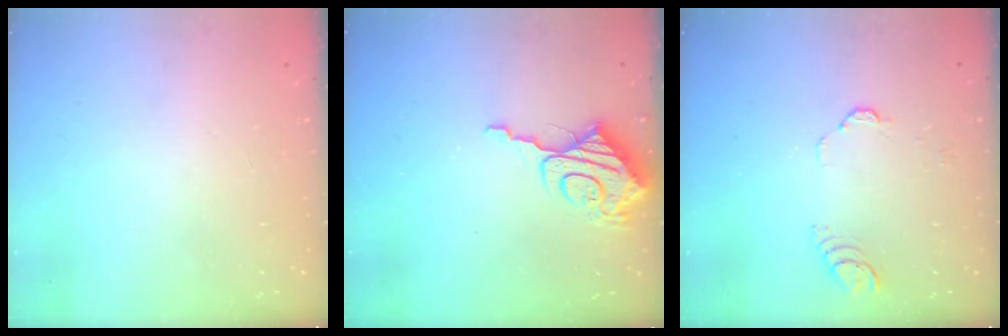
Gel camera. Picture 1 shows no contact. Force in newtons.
{"total": 10.4, "press": 10.4, "slide": 1.2}
{"total": 3.0, "press": 3.0, "slide": 0.3}